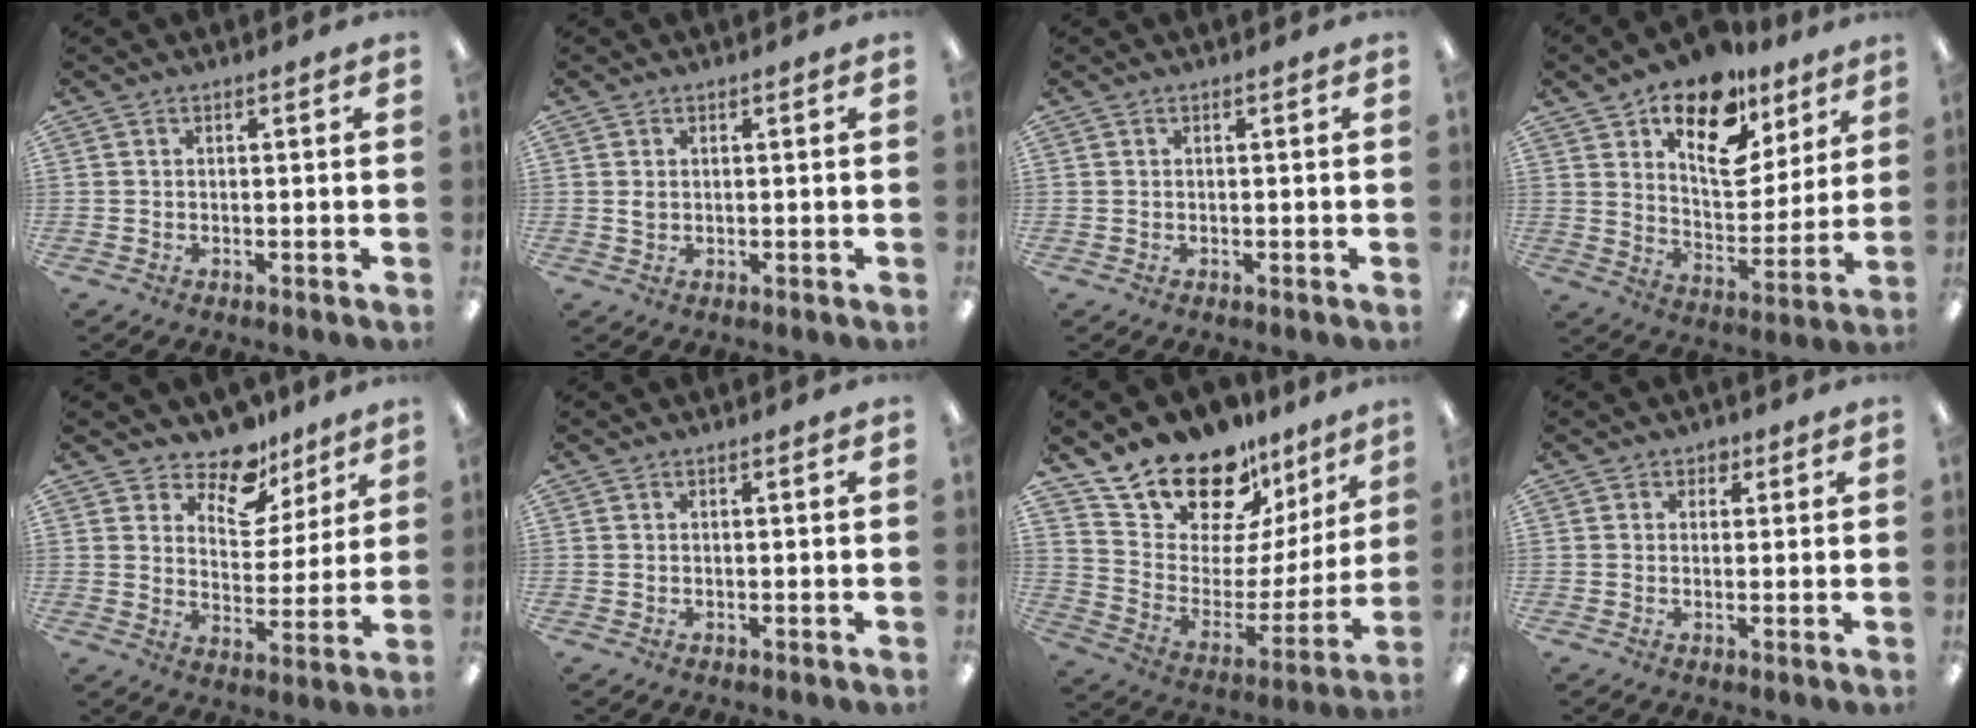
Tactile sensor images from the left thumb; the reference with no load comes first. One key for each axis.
{"total": 1.3, "fx": 0.5, "fy": 1.1, "fz": 0.6, "tx": -0.014, "ty": 0.004, "tz": 0.008}
{"total": 0.0}
{"total": 17.4, "fx": 11.5, "fy": 9.2, "fz": 9.2, "tx": -0.143, "ty": -0.067, "tz": 0.202}
{"total": 11.5, "fx": 9.4, "fy": 5.7, "fz": 3.6, "tx": -0.064, "ty": -0.065, "tz": 0.172}
{"total": 0.0}
{"total": 20.1, "fx": 17.2, "fy": 8.5, "fz": 6.0, "tx": -0.111, "ty": -0.140, "tz": 0.312}
{"total": 2.0, "fx": 0.7, "fy": 1.8, "fz": 0.5, "tx": 0.006, "ty": -0.001, "tz": 0.009}